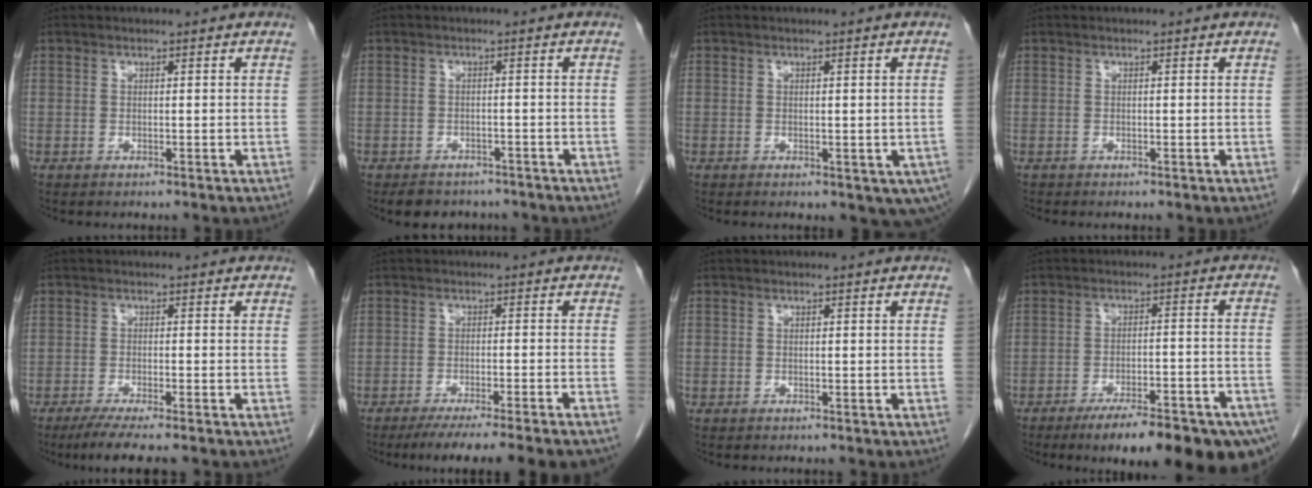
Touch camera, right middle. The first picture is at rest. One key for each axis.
{"total": 5.7, "fx": -4.8, "fy": 2.7, "fz": 1.3, "tx": -0.018, "ty": 0.001, "tz": -0.061}
{"total": 6.2, "fx": -2.3, "fy": 3.3, "fz": 4.7, "tx": -0.050, "ty": -0.013, "tz": -0.028}
{"total": 0.0}
{"total": 6.9, "fx": -5.5, "fy": 0.3, "fz": 4.2, "tx": -0.063, "ty": -0.017, "tz": -0.084}
{"total": 13.5, "fx": -11.6, "fy": -0.3, "fz": 6.8, "tx": -0.078, "ty": -0.032, "tz": -0.164}
{"total": 0.9, "fx": -0.7, "fy": 0.6, "fz": 0.0, "tx": -0.001, "ty": 0.004, "tz": -0.010}
{"total": 18.8, "fx": -13.6, "fy": 3.2, "fz": 12.6, "tx": -0.111, "ty": 0.005, "tz": -0.188}